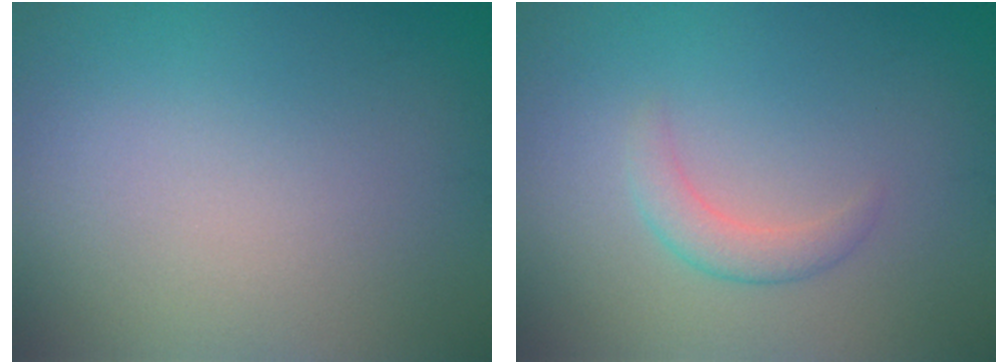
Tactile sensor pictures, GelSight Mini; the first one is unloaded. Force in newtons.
{"total": 1.8, "press": 1.8, "slide": 0.2}